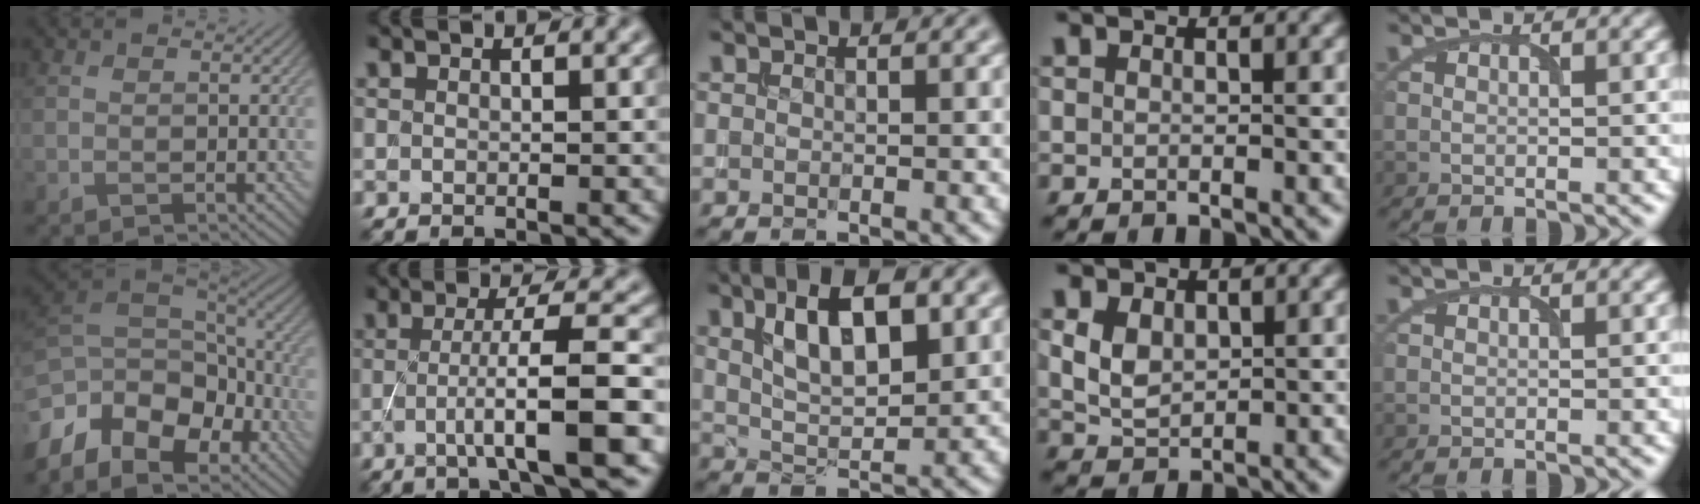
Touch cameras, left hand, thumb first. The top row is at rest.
{"thumb": {"total": 14.2, "force": [-7.3, 8.7, 8.5], "torque": [-0.226, -0.023, -0.115]}, "index": {"total": 6.9, "force": [-1.7, 0.8, 6.6], "torque": [-0.106, 0.009, -0.032]}, "middle": {"total": 6.7, "force": [2.8, 2.7, 5.5], "torque": [-0.099, 0.009, 0.046]}, "ring": {"total": 2.8, "force": [0.8, 2.0, 1.8], "torque": [-0.043, -0.002, 0.021]}}